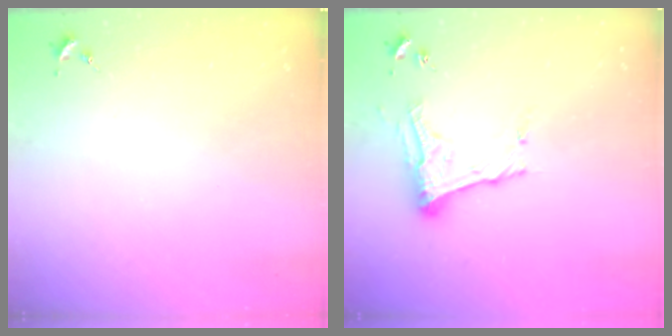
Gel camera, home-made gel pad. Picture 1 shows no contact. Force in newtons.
{"total": 13.4, "press": 13.4, "slide": 0.5}